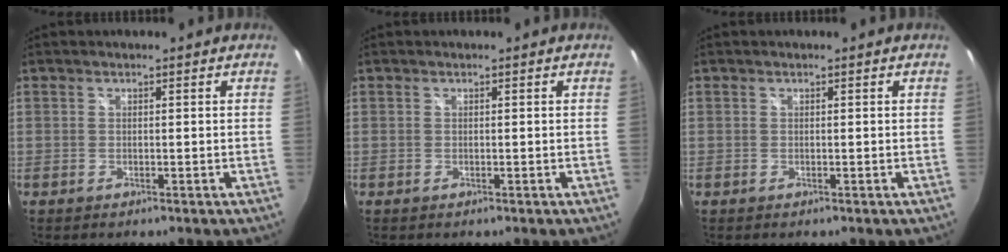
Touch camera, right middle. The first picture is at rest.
{"total": 0.0}
{"total": 0.0}